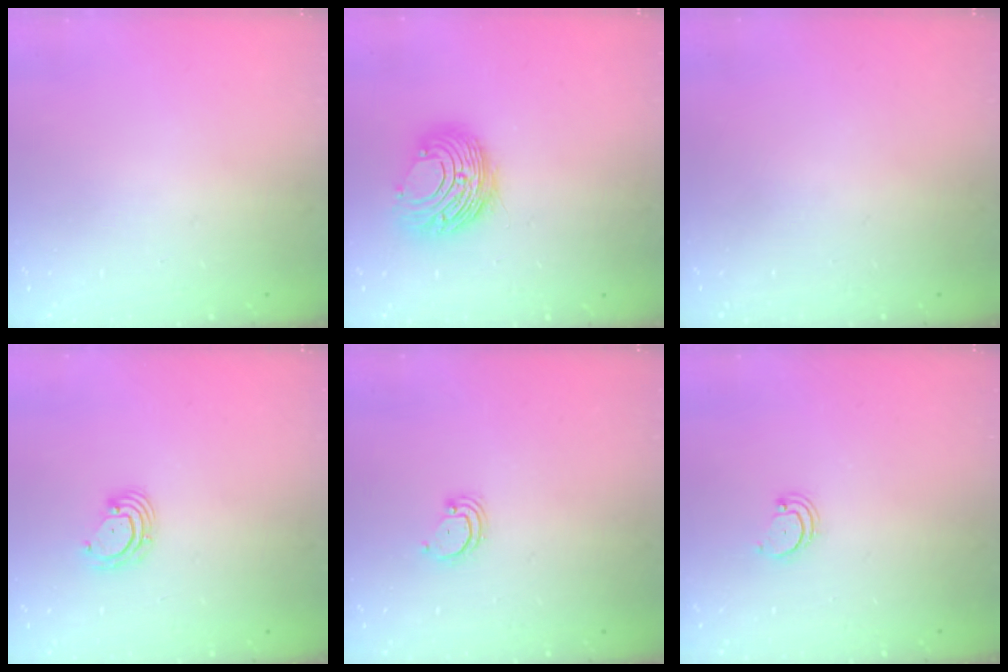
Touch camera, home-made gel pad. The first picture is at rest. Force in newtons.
{"total": 10.9, "press": 10.9, "slide": 0.6}
{"total": 0.0}
{"total": 4.0, "press": 4.0, "slide": 0.4}
{"total": 2.3, "press": 2.3, "slide": 0.2}
{"total": 2.6, "press": 2.5, "slide": 0.5}